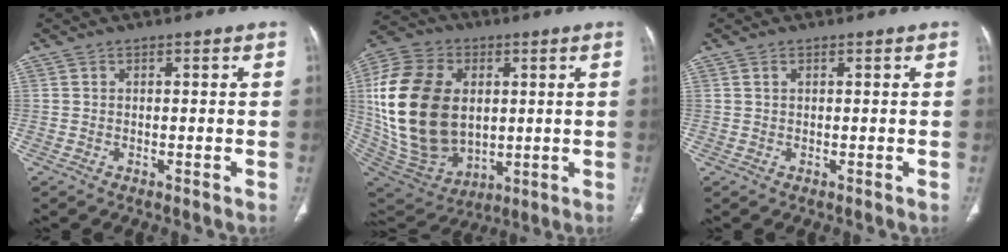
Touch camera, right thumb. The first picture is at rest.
{"total": 26.4, "force": [2.8, 18.2, 18.8], "torque": [-0.376, -0.011, 0.072]}
{"total": 0.7, "force": [0.3, 0.4, 0.5], "torque": [-0.011, 0.002, 0.007]}